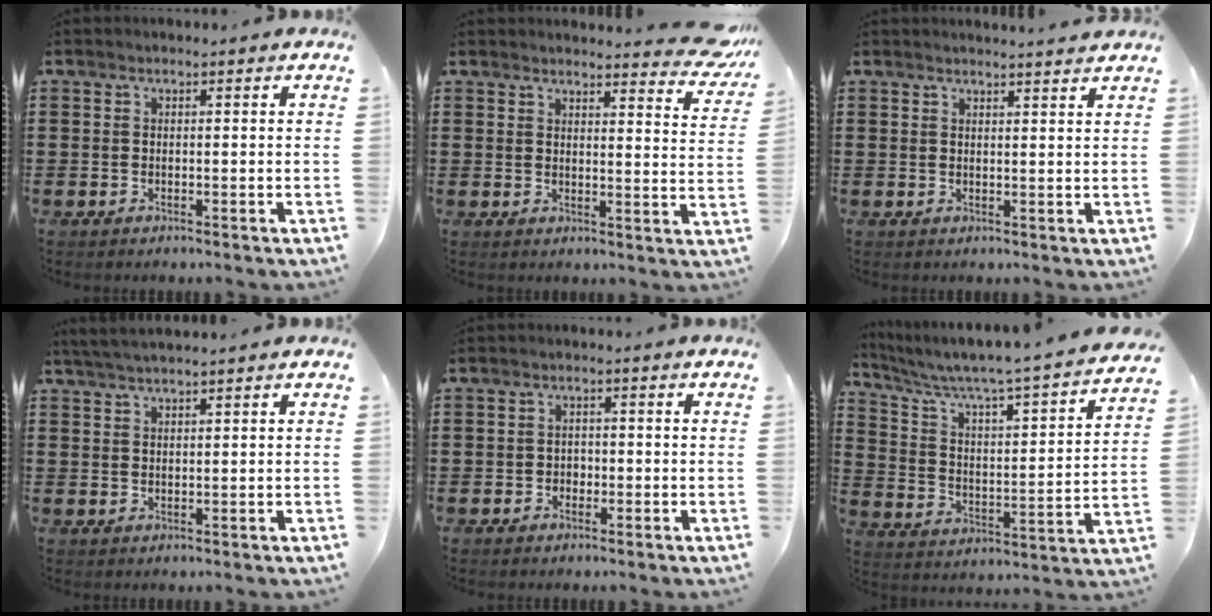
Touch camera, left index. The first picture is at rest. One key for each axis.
{"total": 4.7, "fx": 4.3, "fy": 0.0, "fz": 1.8, "tx": -0.035, "ty": -0.021, "tz": 0.076}
{"total": 2.1, "fx": 2.0, "fy": -0.3, "fz": 0.4, "tx": -0.013, "ty": -0.005, "tz": 0.039}
{"total": 2.0, "fx": 1.8, "fy": -0.3, "fz": 0.8, "tx": -0.018, "ty": 0.000, "tz": 0.036}
{"total": 1.3, "fx": -0.5, "fy": 1.1, "fz": 0.4, "tx": -0.013, "ty": 0.001, "tz": -0.012}
{"total": 4.7, "fx": 3.9, "fy": 0.2, "fz": 2.6, "tx": -0.073, "ty": -0.043, "tz": 0.055}